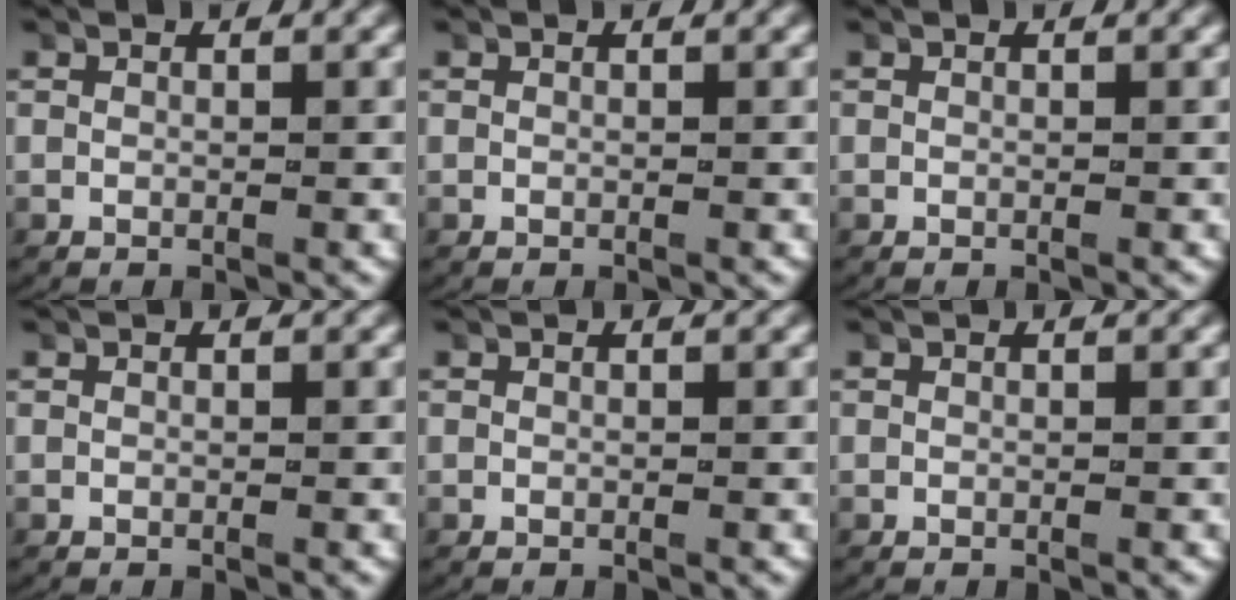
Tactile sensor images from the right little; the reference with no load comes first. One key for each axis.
{"total": 0.0}
{"total": 0.0}
{"total": 0.0}
{"total": 0.0}
{"total": 0.0}